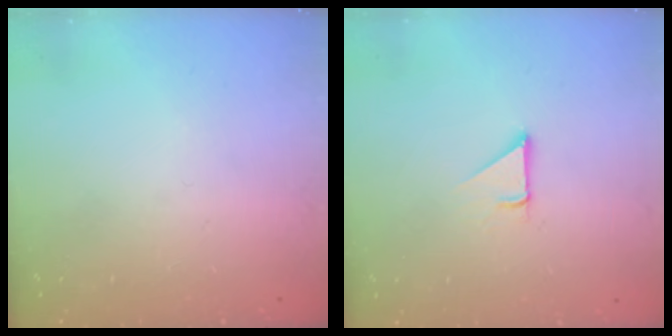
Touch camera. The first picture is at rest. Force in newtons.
{"total": 1.6, "press": 1.6, "slide": 0.2}